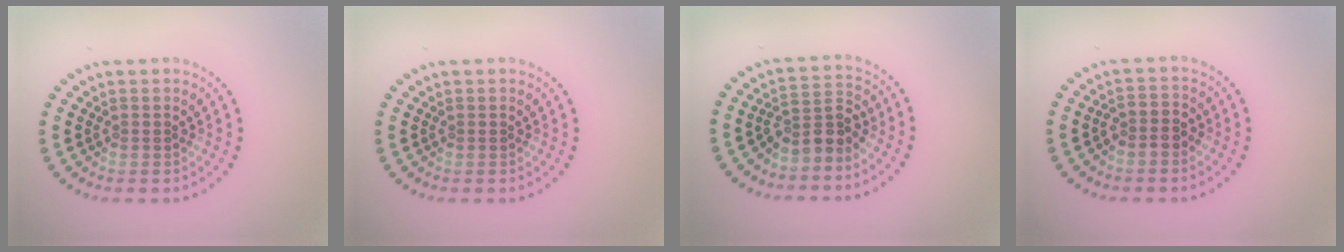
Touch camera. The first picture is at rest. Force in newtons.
{"total": 0.0}
{"total": 2.7, "press": 2.2, "slide": 1.6}
{"total": 1.7, "press": 1.4, "slide": 0.9}